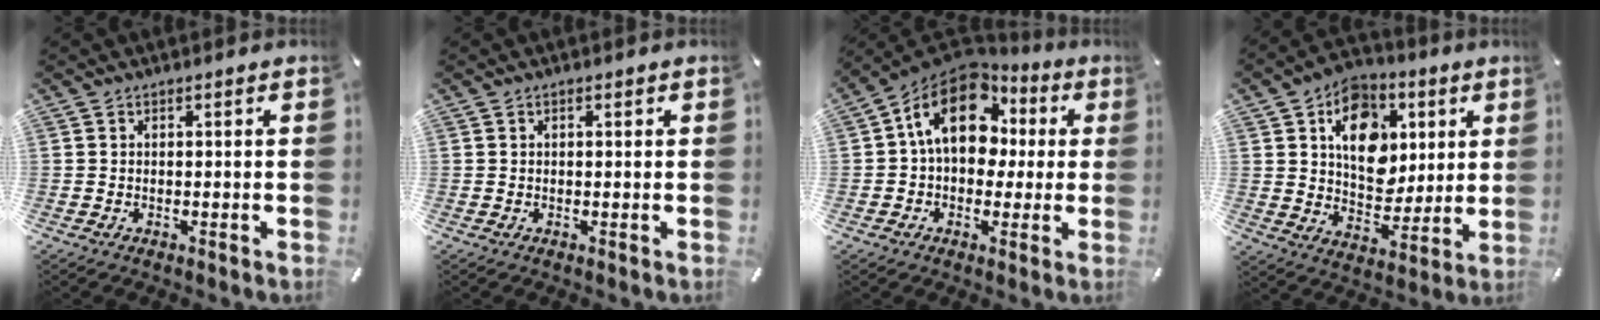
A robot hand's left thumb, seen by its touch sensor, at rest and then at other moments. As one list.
[{"total": 0.7, "force": [0.1, 0.5, 0.5], "torque": [-0.010, 0.004, 0.001]}, {"total": 15.9, "force": [3.8, 11.7, 10.1], "torque": [-0.184, -0.009, 0.066]}, {"total": 15.0, "force": [4.7, 11.8, 8.0], "torque": [-0.110, -0.014, 0.088]}]